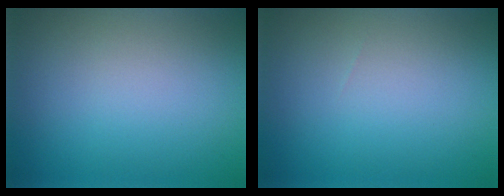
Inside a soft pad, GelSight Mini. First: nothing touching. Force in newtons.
{"total": 0.0}